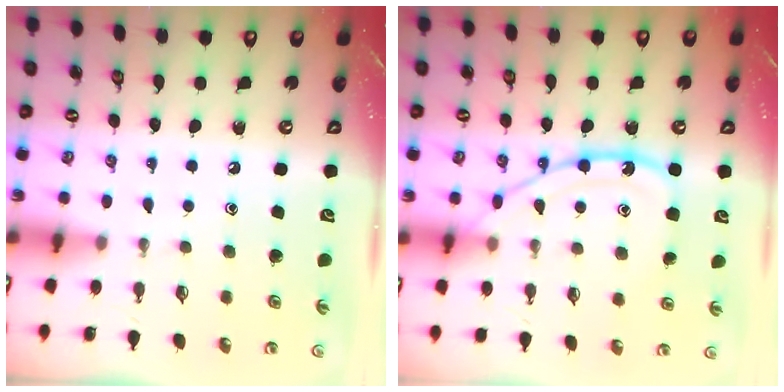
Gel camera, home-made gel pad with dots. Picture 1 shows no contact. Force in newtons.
{"total": 14.0, "press": 13.9, "slide": 1.4}